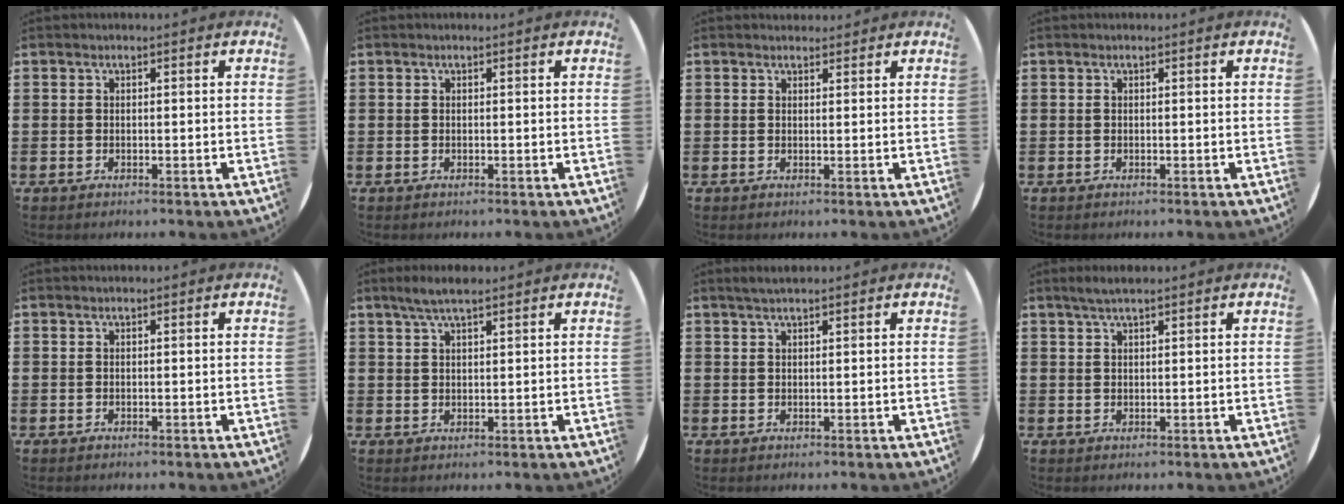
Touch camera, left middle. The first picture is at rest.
{"total": 0.0}
{"total": 1.0, "force": [1.0, 0.3, 0.0], "torque": [0.007, -0.001, 0.018]}
{"total": 0.0}
{"total": 0.0}
{"total": 3.3, "force": [2.5, 0.4, 2.0], "torque": [-0.044, 0.005, 0.044]}
{"total": 1.4, "force": [1.2, 0.1, 0.7], "torque": [-0.014, 0.003, 0.021]}
{"total": 2.0, "force": [1.6, 0.2, 1.2], "torque": [-0.025, 0.004, 0.027]}